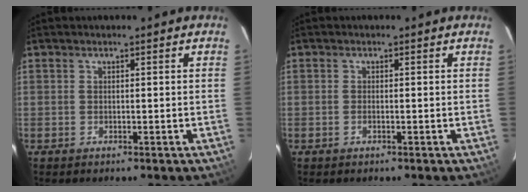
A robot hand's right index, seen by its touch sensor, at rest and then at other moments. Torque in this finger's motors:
{"motor_torque": [-0.10, 0.04, -0.03, 0.00]}